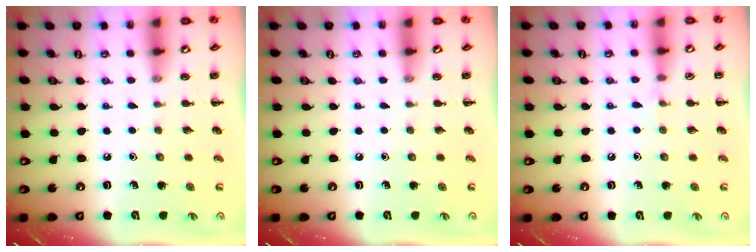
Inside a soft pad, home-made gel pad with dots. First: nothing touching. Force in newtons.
{"total": 0.0}
{"total": 3.8, "press": 3.5, "slide": 1.4}